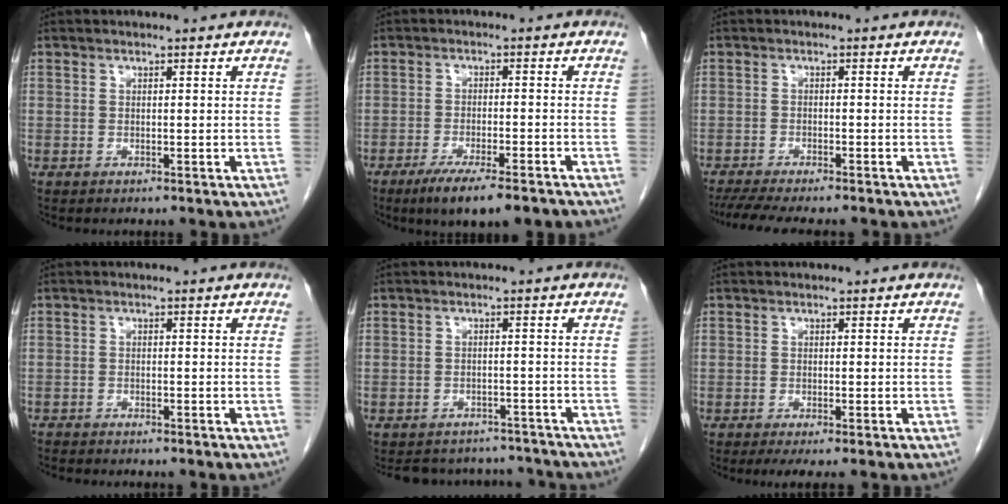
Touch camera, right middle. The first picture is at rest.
{"total": 9.6, "force": [-7.1, 1.7, 6.4], "torque": [-0.096, -0.015, -0.111]}
{"total": 10.1, "force": [-8.8, 1.3, 5.0], "torque": [-0.068, -0.012, -0.129]}
{"total": 2.2, "force": [-2.1, 0.2, 0.6], "torque": [-0.008, -0.005, -0.030]}
{"total": 7.4, "force": [-6.6, 3.2, -0.1], "torque": [0.013, 0.023, -0.074]}
{"total": 2.7, "force": [-1.8, 0.2, 1.9], "torque": [-0.028, -0.008, -0.029]}